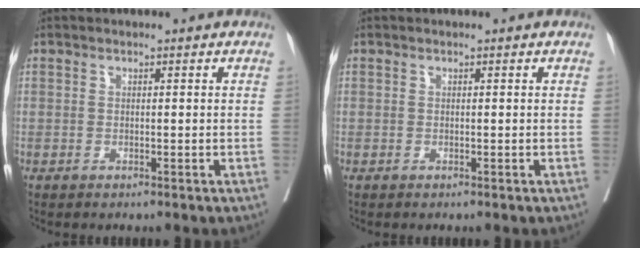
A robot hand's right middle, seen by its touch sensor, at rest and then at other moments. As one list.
[{"total": 0.0}]